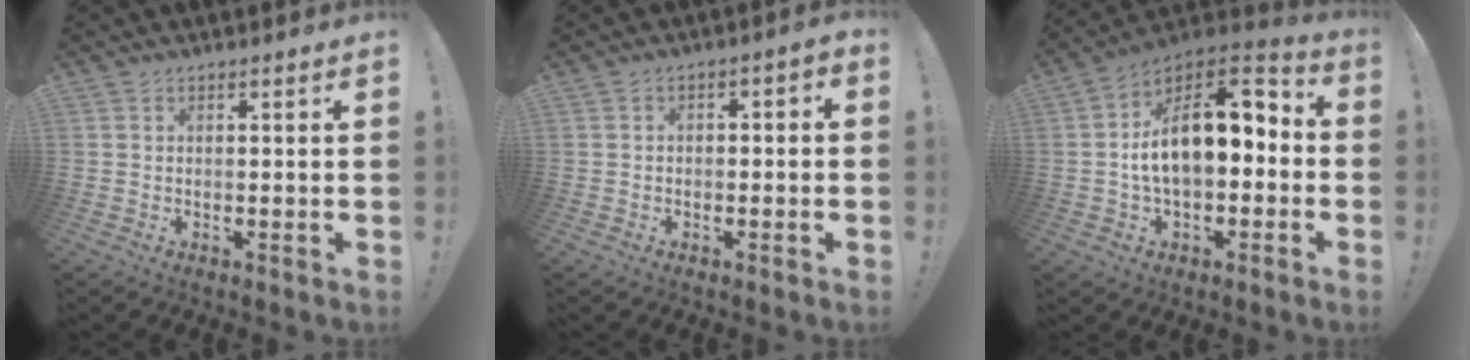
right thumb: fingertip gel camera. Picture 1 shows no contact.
{"total": 2.4, "force": [-1.8, 1.2, 1.2], "torque": [-0.016, 0.011, -0.031]}
{"total": 16.5, "force": [1.7, 9.1, 13.7], "torque": [-0.200, 0.000, 0.035]}